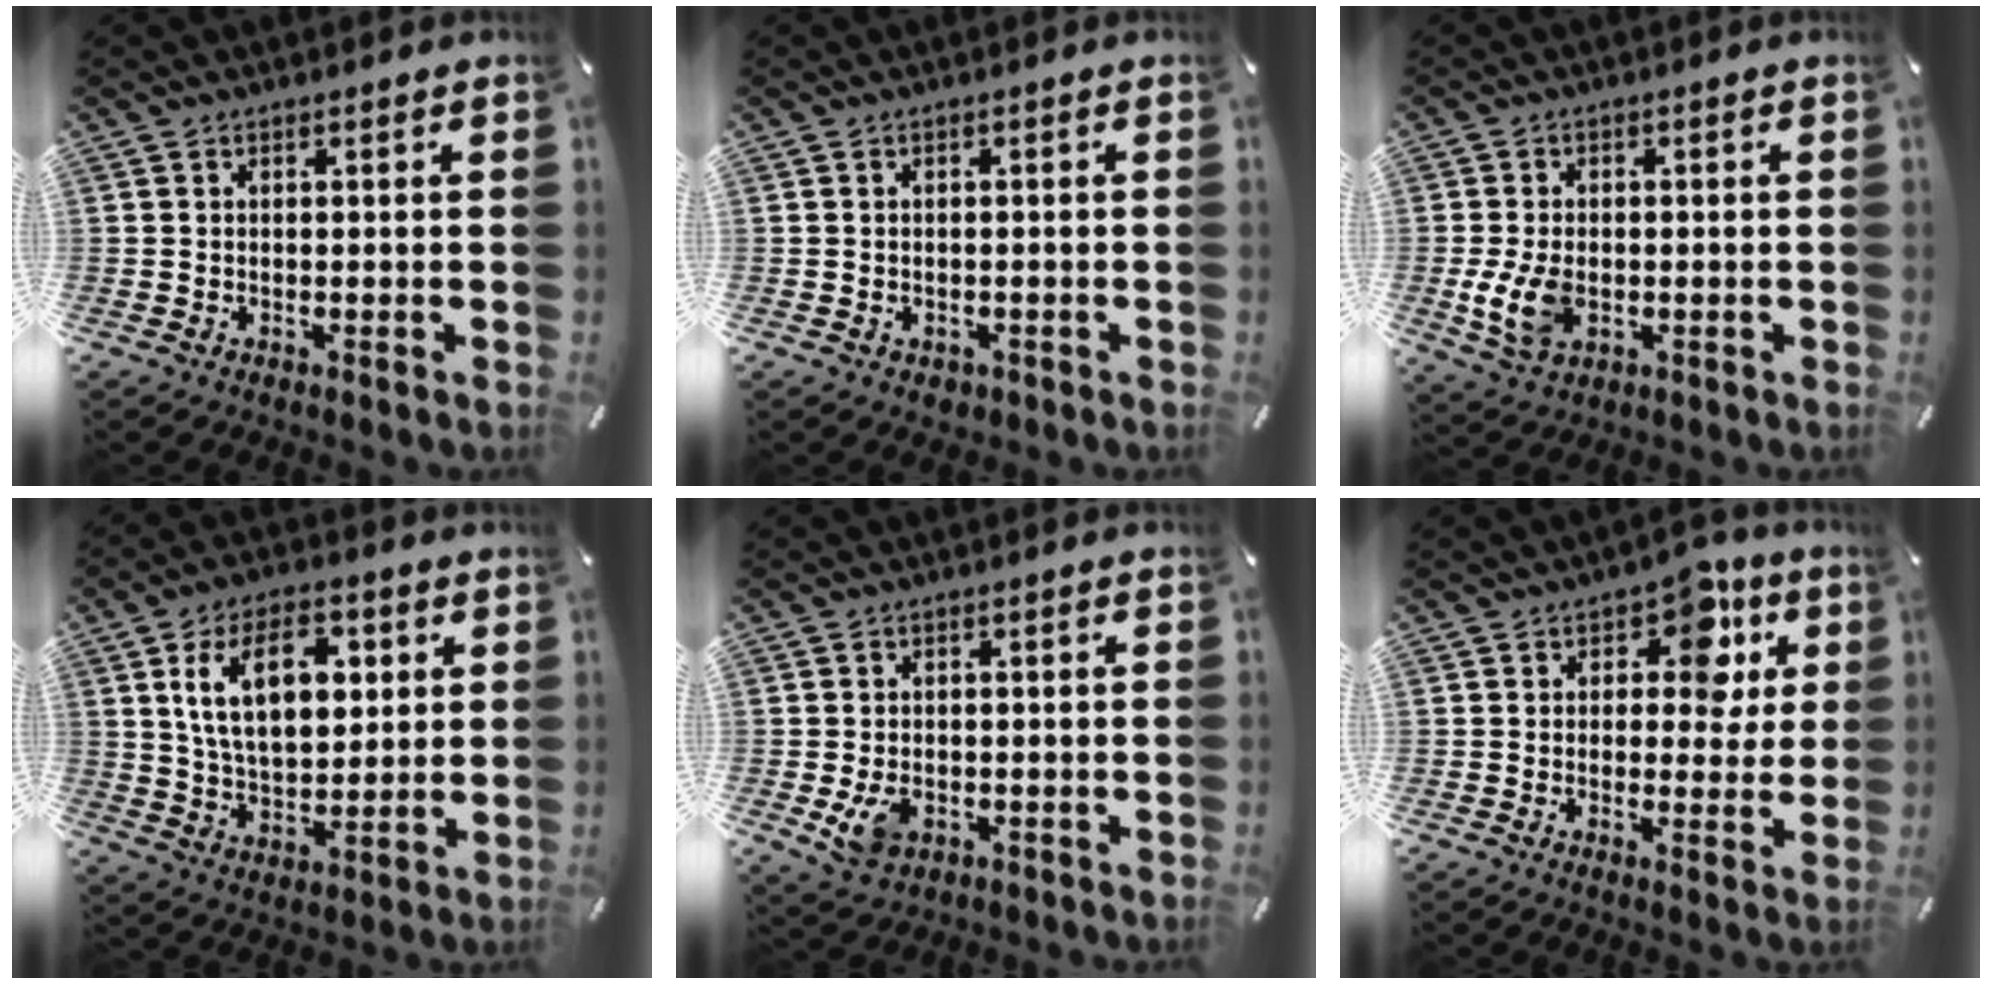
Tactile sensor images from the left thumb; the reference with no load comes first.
{"total": 1.2, "force": [-0.5, 1.1, 0.4], "torque": [-0.007, 0.004, -0.011]}
{"total": 7.7, "force": [-1.3, 5.3, 5.5], "torque": [-0.121, -0.002, -0.024]}
{"total": 15.3, "force": [4.9, 9.2, 11.1], "torque": [-0.201, 0.007, 0.083]}
{"total": 5.3, "force": [-1.2, 3.8, 3.4], "torque": [-0.059, -0.004, -0.024]}
{"total": 10.2, "force": [4.4, 6.5, 6.5], "torque": [-0.072, -0.021, 0.070]}